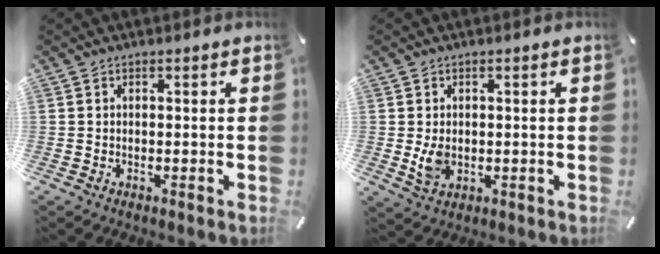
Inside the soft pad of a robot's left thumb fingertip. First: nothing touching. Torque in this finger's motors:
{"motor_torque": [1.02, 1.34, 0.24, -0.25, 0.01]}